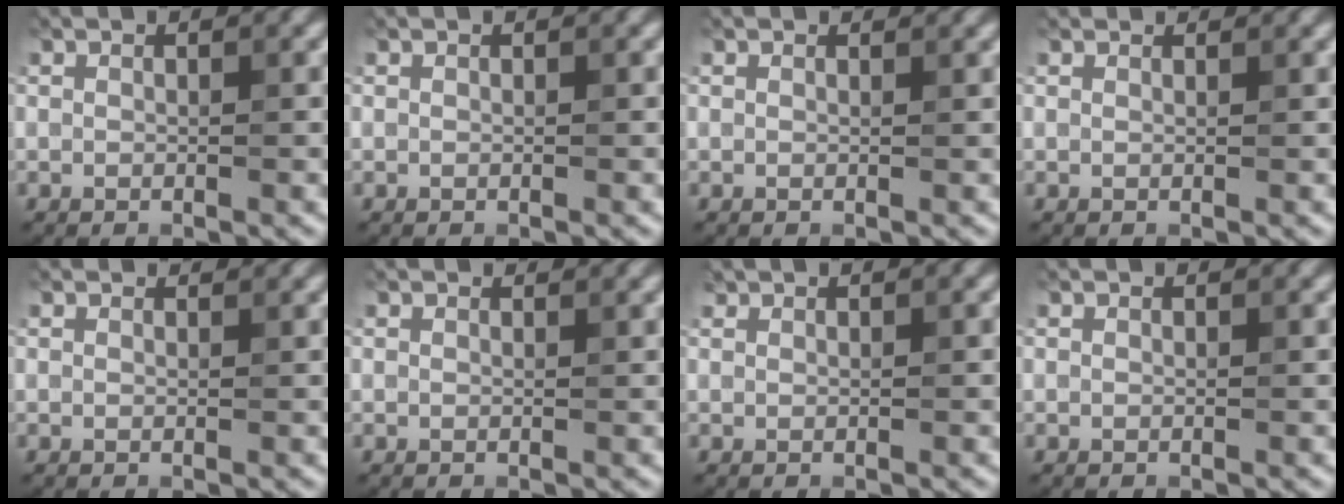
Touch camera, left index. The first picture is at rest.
{"total": 0.0}
{"total": 0.9, "force": [0.9, 0.1, 0.2], "torque": [-0.010, -0.004, 0.009]}
{"total": 1.8, "force": [1.8, 0.2, 0.4], "torque": [-0.018, 0.001, 0.019]}
{"total": 1.7, "force": [1.7, 0.1, 0.3], "torque": [-0.017, 0.000, 0.017]}
{"total": 1.4, "force": [1.3, 0.1, 0.3], "torque": [-0.013, -0.001, 0.013]}
{"total": 0.6, "force": [0.6, 0.1, 0.0], "torque": [0.000, -0.001, 0.015]}
{"total": 0.6, "force": [0.6, 0.0, 0.1], "torque": [-0.005, -0.005, 0.006]}